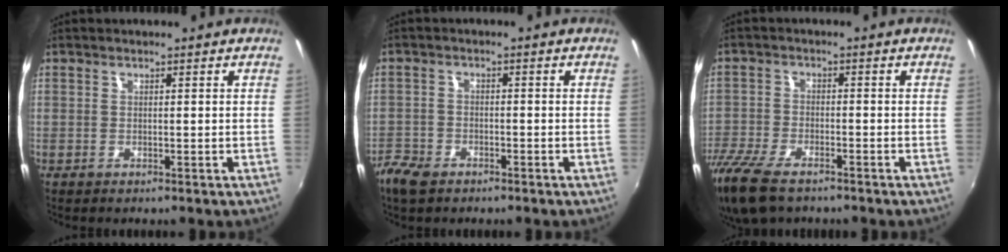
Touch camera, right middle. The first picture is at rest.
{"total": 6.5, "force": [-4.8, 3.4, 2.8], "torque": [-0.084, -0.011, -0.096]}
{"total": 13.5, "force": [-10.0, 5.2, 7.3], "torque": [-0.187, -0.044, -0.188]}